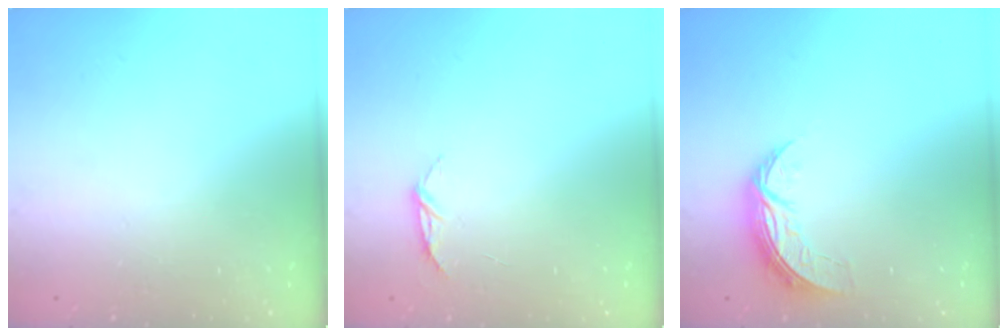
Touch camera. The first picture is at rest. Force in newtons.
{"total": 4.6, "press": 4.5, "slide": 0.5}
{"total": 7.8, "press": 7.8, "slide": 0.3}